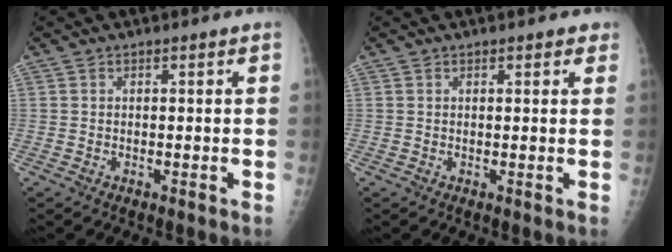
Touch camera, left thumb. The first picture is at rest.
{"total": 1.8, "force": [1.1, 0.9, 1.1], "torque": [-0.003, -0.002, 0.009]}